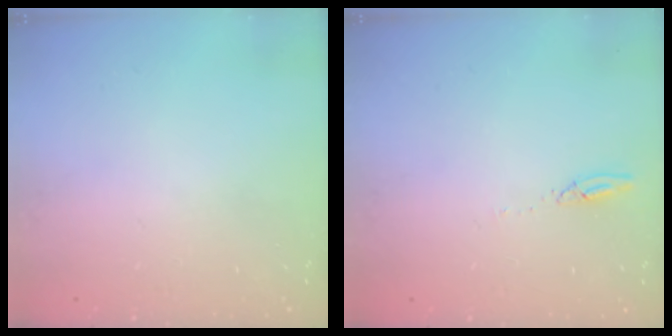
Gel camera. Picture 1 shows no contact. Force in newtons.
{"total": 2.7, "press": 2.7, "slide": 0.2}